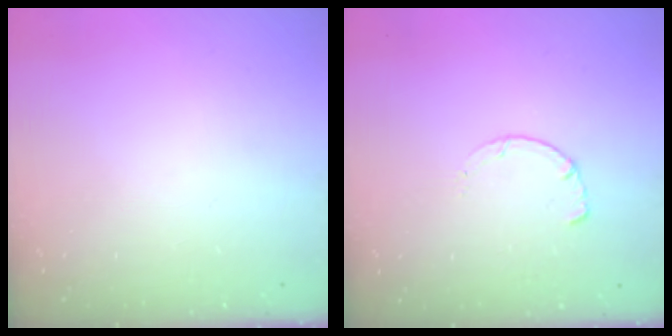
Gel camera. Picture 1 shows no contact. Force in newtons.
{"total": 1.4, "press": 1.4, "slide": 0.3}